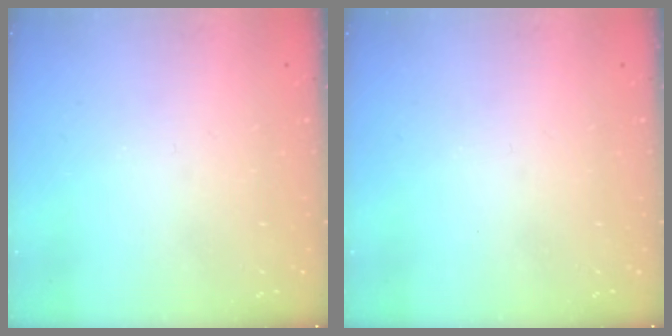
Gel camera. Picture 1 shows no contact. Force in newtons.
{"total": 0.0}